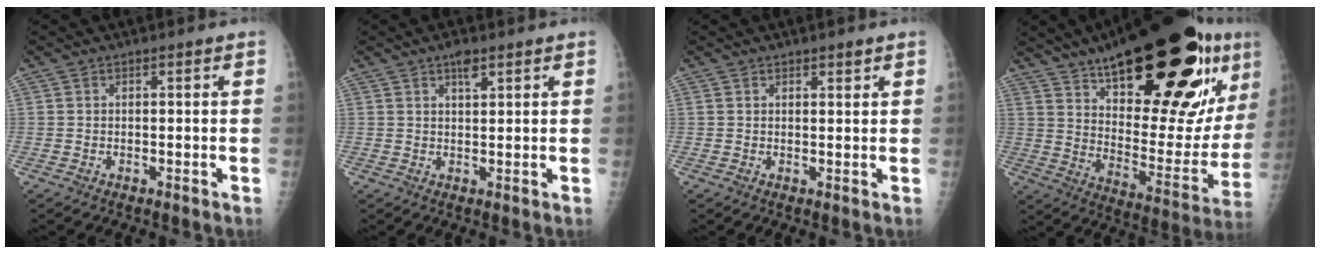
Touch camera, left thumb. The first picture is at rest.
{"total": 2.7, "force": [1.8, 1.0, 1.8], "torque": [-0.025, -0.006, 0.029]}
{"total": 1.5, "force": [1.2, 0.5, 0.8], "torque": [0.000, -0.006, 0.016]}
{"total": 34.9, "force": [18.3, 12.5, 26.9], "torque": [-0.340, -0.039, 0.286]}